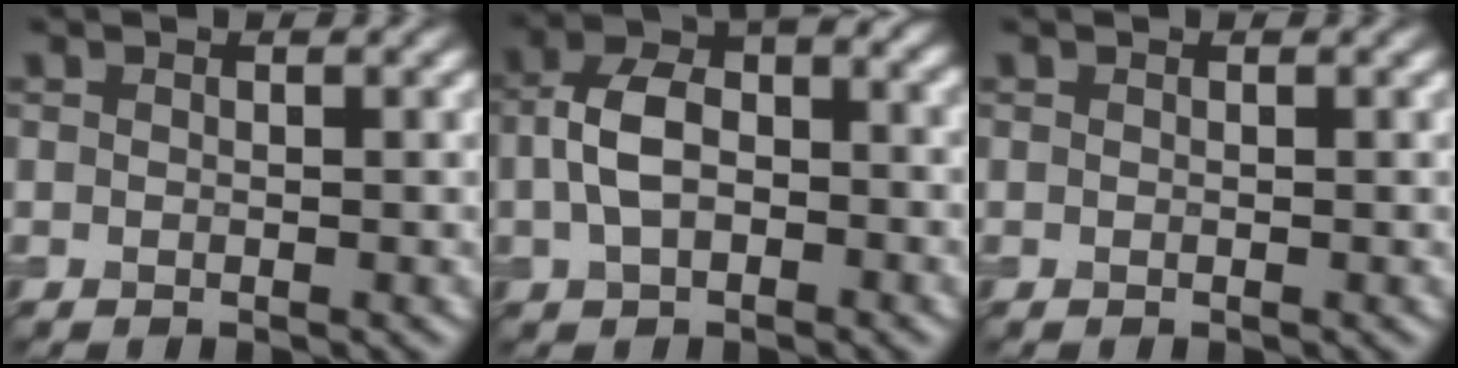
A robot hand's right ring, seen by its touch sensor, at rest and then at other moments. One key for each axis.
{"total": 6.0, "fx": -0.6, "fy": 3.8, "fz": 4.7, "tx": -0.097, "ty": 0.008, "tz": -0.015}
{"total": 0.0}